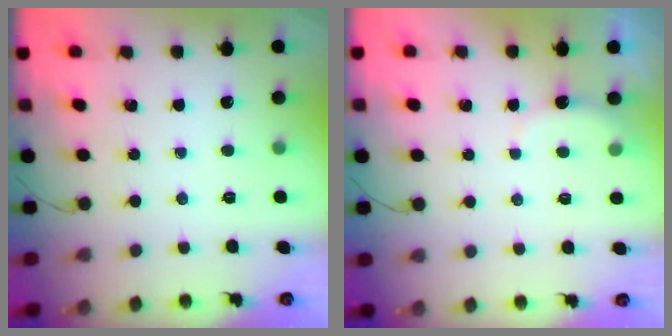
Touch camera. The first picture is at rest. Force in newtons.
{"total": 3.0, "press": 2.9, "slide": 0.8}